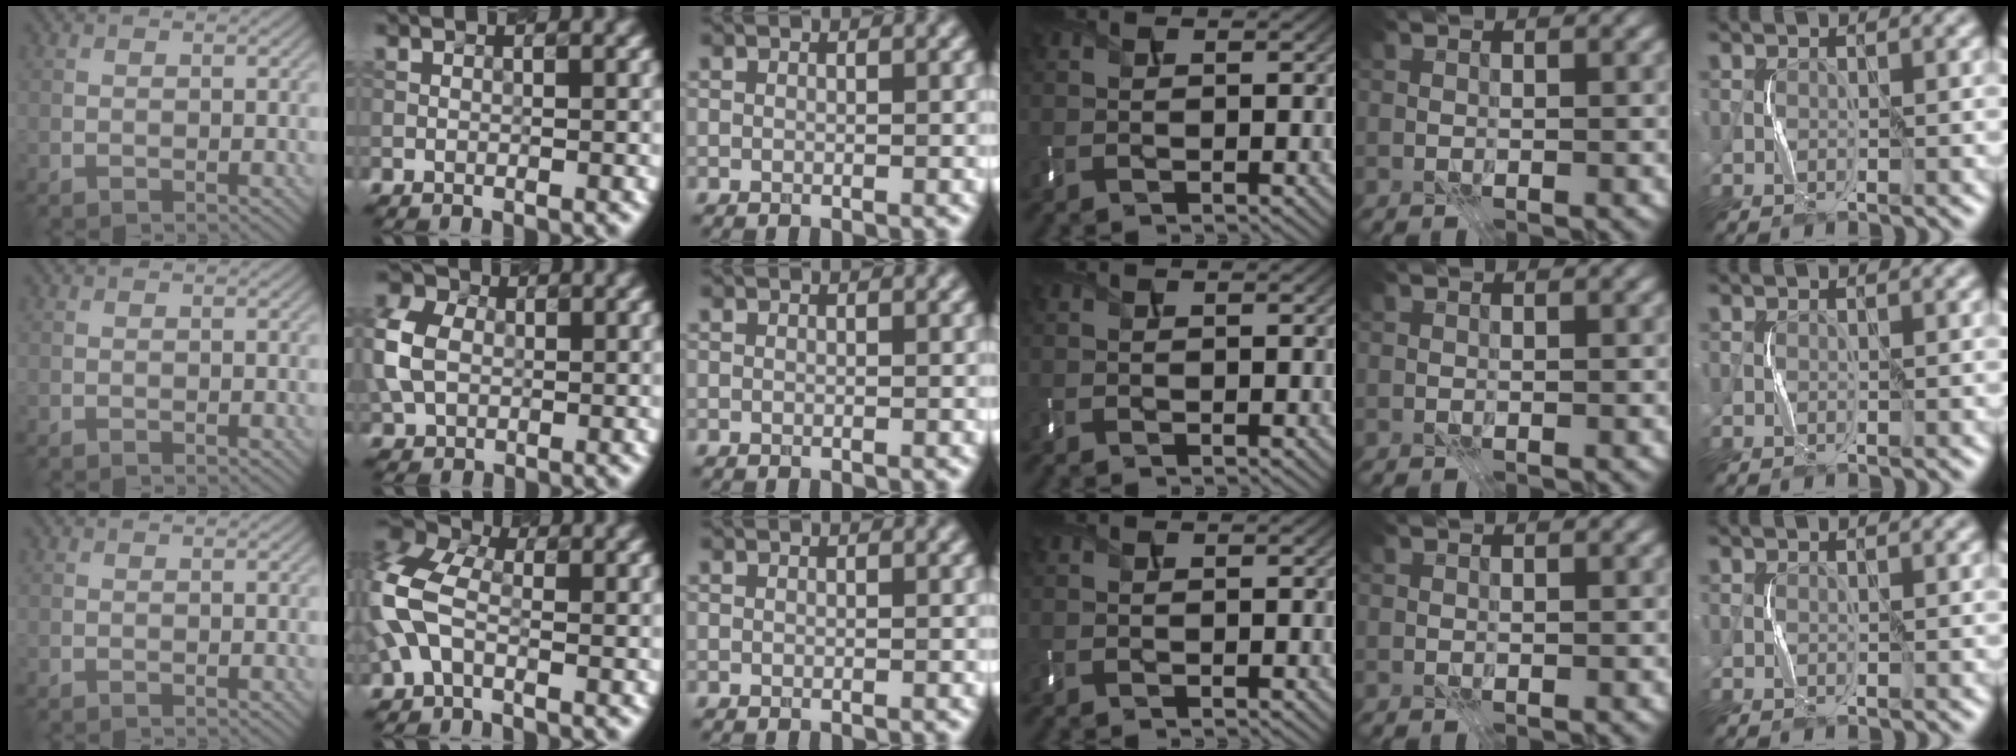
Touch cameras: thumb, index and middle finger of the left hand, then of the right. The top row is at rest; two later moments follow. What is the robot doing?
{"motion": "press", "object": "mouse"}